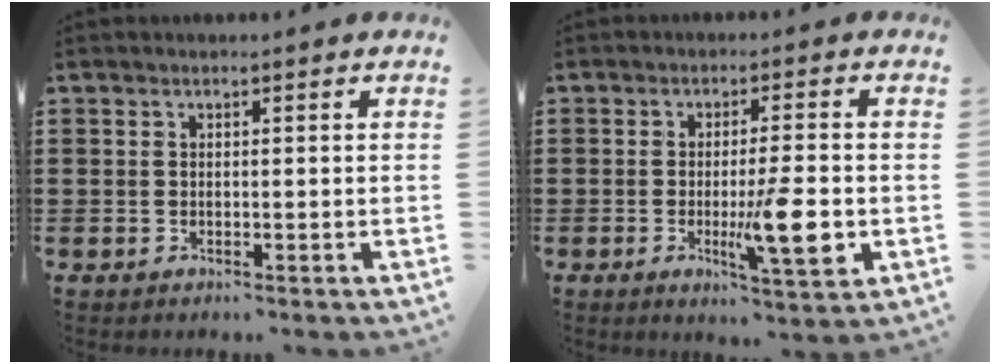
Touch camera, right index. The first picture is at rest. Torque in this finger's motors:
{"motor_torque": [1.65, -0.48, 0.86, 0.21]}